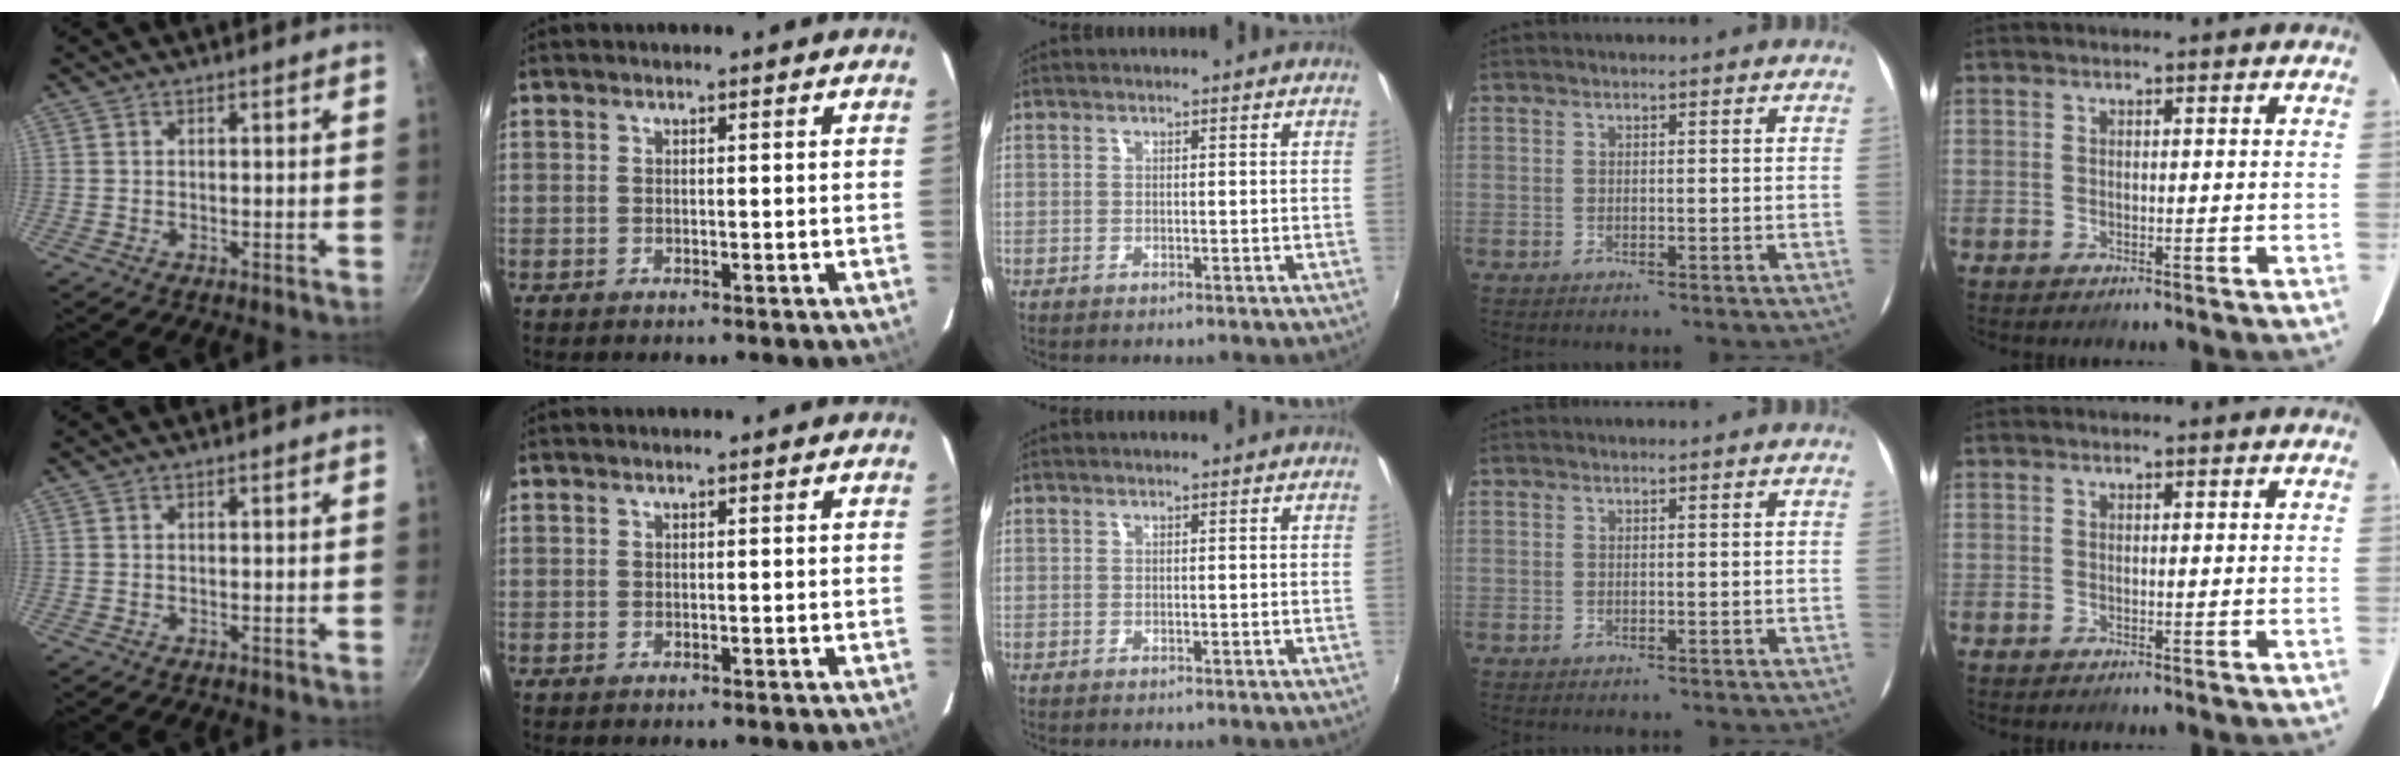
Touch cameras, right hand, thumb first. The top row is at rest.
{}